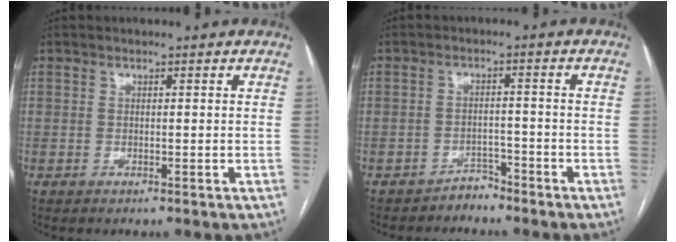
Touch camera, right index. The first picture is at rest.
{"total": 2.6, "force": [-2.4, 0.9, -0.2], "torque": [0.009, 0.001, -0.038]}